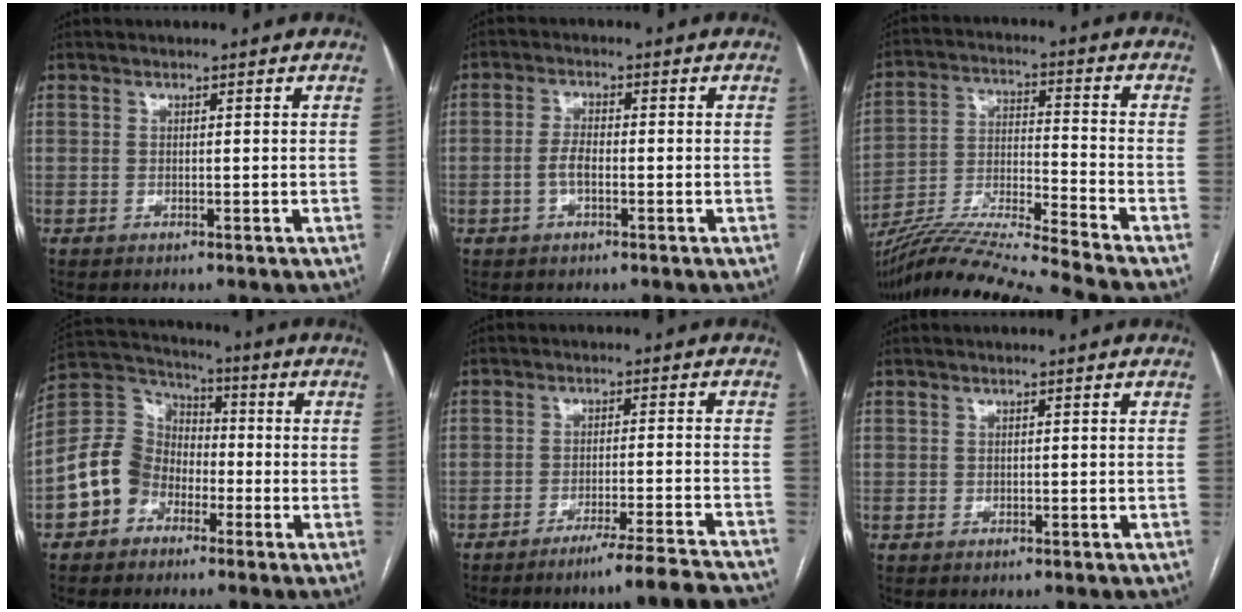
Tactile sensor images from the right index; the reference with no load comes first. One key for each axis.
{"total": 3.1, "fx": -1.0, "fy": 1.2, "fz": 2.7, "tx": -0.057, "ty": 0.005, "tz": -0.018}
{"total": 18.2, "fx": -16.3, "fy": -2.8, "fz": 7.7, "tx": -0.155, "ty": -0.014, "tz": -0.289}
{"total": 10.0, "fx": -3.8, "fy": 8.4, "fz": 3.8, "tx": -0.094, "ty": 0.037, "tz": -0.071}
{"total": 12.7, "fx": -11.8, "fy": -1.6, "fz": 4.4, "tx": -0.026, "ty": -0.006, "tz": -0.163}
{"total": 0.0}